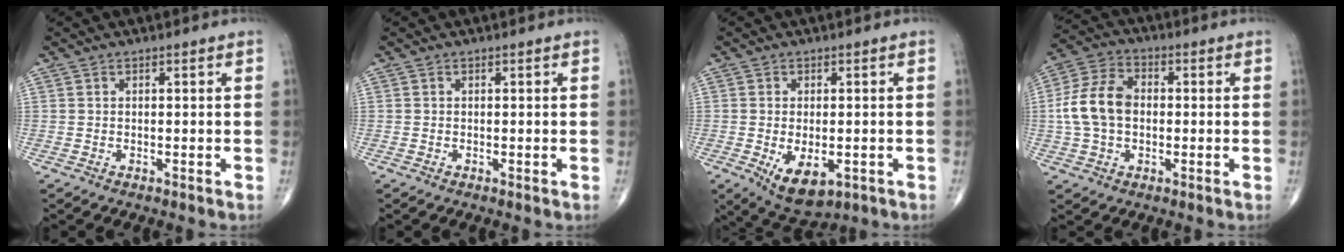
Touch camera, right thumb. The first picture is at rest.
{"total": 0.0}
{"total": 8.0, "force": [-2.4, 4.2, 6.4], "torque": [-0.098, -0.010, -0.025]}
{"total": 10.8, "force": [-0.2, 7.5, 7.8], "torque": [-0.151, 0.027, -0.011]}